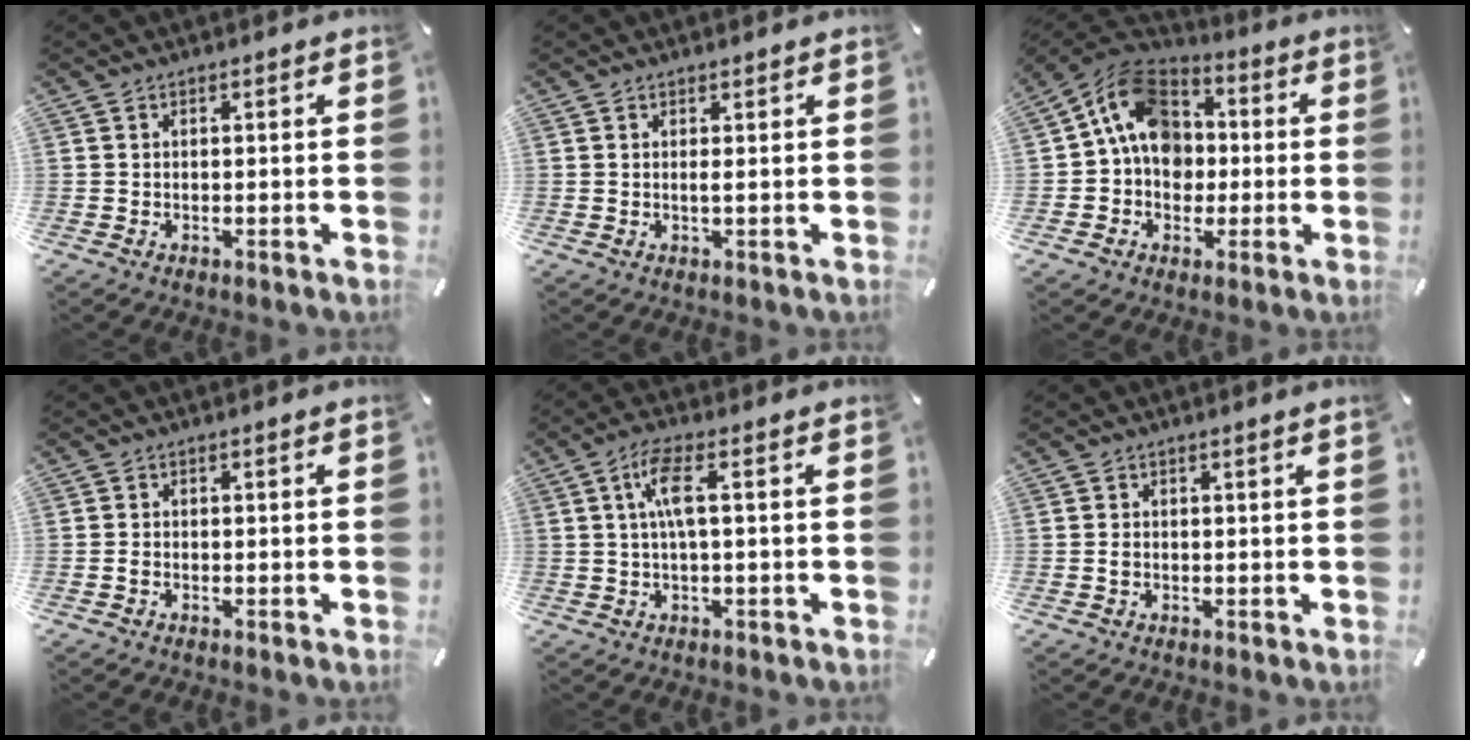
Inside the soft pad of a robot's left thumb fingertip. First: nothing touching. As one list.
[{"total": 1.2, "force": [0.2, 0.0, 1.2], "torque": [-0.024, -0.004, 0.004]}, {"total": 14.0, "force": [1.1, 11.9, 7.4], "torque": [-0.129, 0.014, 0.021]}, {"total": 0.8, "force": [-0.4, 0.4, 0.5], "torque": [-0.010, -0.001, -0.008]}, {"total": 6.5, "force": [0.9, 1.5, 6.2], "torque": [-0.129, 0.003, 0.011]}, {"total": 0.7, "force": [0.0, 0.1, 0.7], "torque": [-0.014, -0.001, 0.000]}]